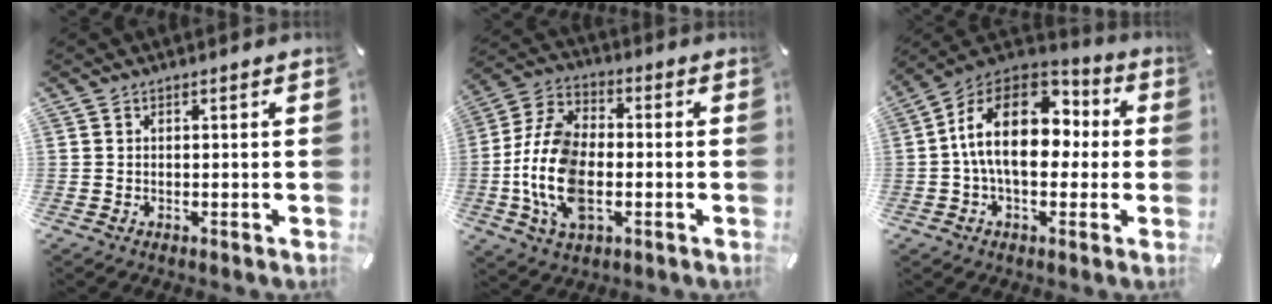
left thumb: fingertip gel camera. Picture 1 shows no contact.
{"total": 14.9, "force": [-3.4, 9.1, 11.2], "torque": [-0.261, -0.002, -0.063]}
{"total": 19.5, "force": [1.3, 12.4, 15.0], "torque": [-0.272, 0.008, 0.021]}